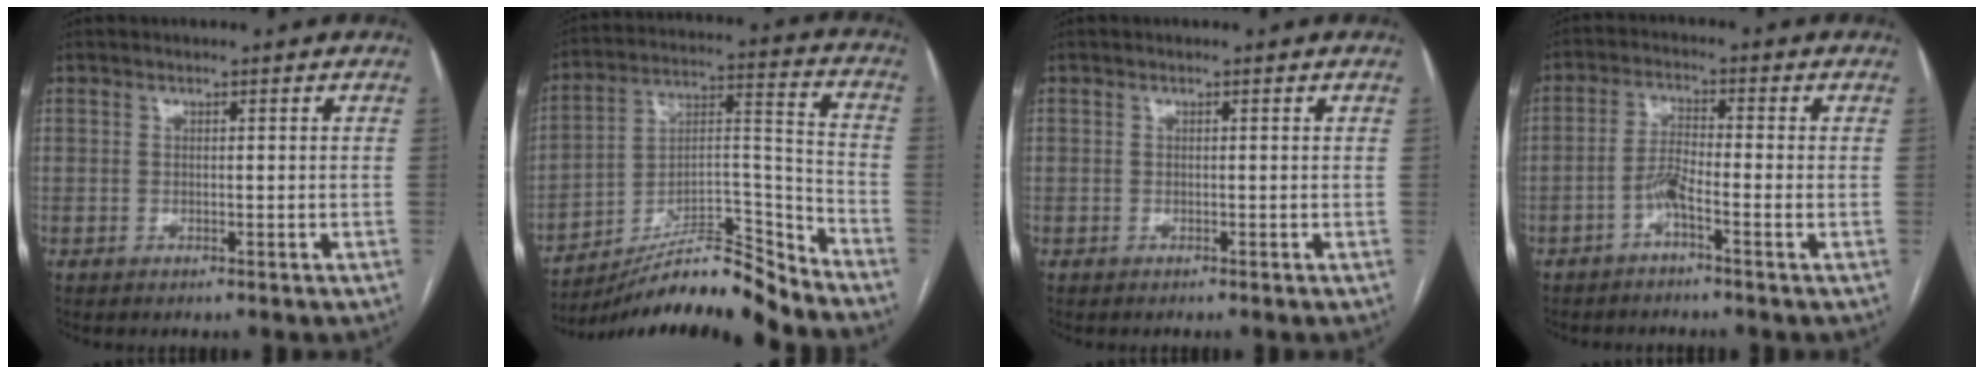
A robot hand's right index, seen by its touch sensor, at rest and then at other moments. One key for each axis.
{"total": 14.8, "fx": -14.1, "fy": 0.2, "fz": 4.6, "tx": -0.068, "ty": 0.057, "tz": -0.246}
{"total": 0.0}
{"total": 3.6, "fx": -2.0, "fy": 0.0, "fz": 3.0, "tx": -0.062, "ty": 0.007, "tz": -0.042}